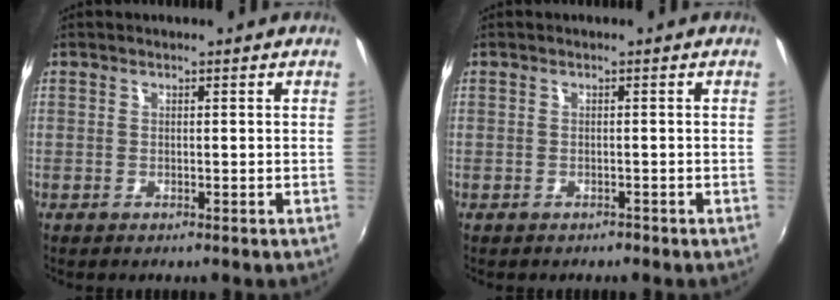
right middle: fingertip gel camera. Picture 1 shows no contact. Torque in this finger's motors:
{"motor_torque": [0.03, -0.15, -0.01, -0.01]}